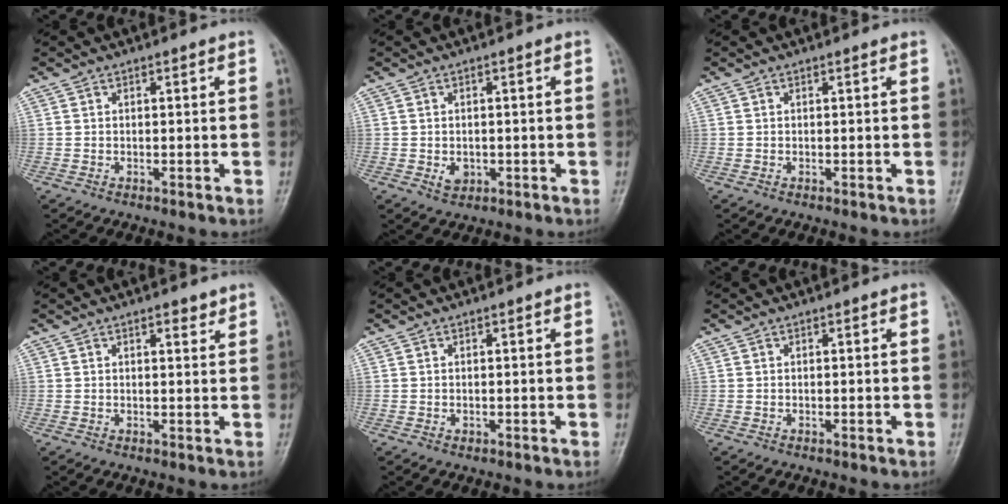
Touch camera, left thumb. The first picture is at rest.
{"total": 2.7, "force": [-0.6, 2.1, 1.5], "torque": [-0.013, 0.000, -0.005]}
{"total": 0.0}
{"total": 2.2, "force": [1.6, 0.8, 1.4], "torque": [-0.014, -0.009, 0.022]}
{"total": 0.8, "force": [-0.1, 0.6, 0.4], "torque": [-0.002, 0.001, -0.001]}
{"total": 0.0}